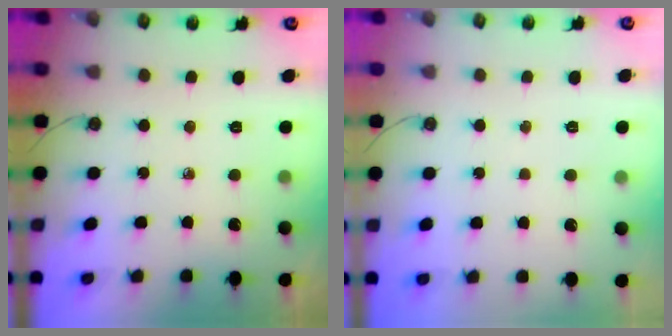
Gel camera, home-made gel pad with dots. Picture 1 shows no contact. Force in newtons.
{"total": 1.8, "press": 1.7, "slide": 0.6}